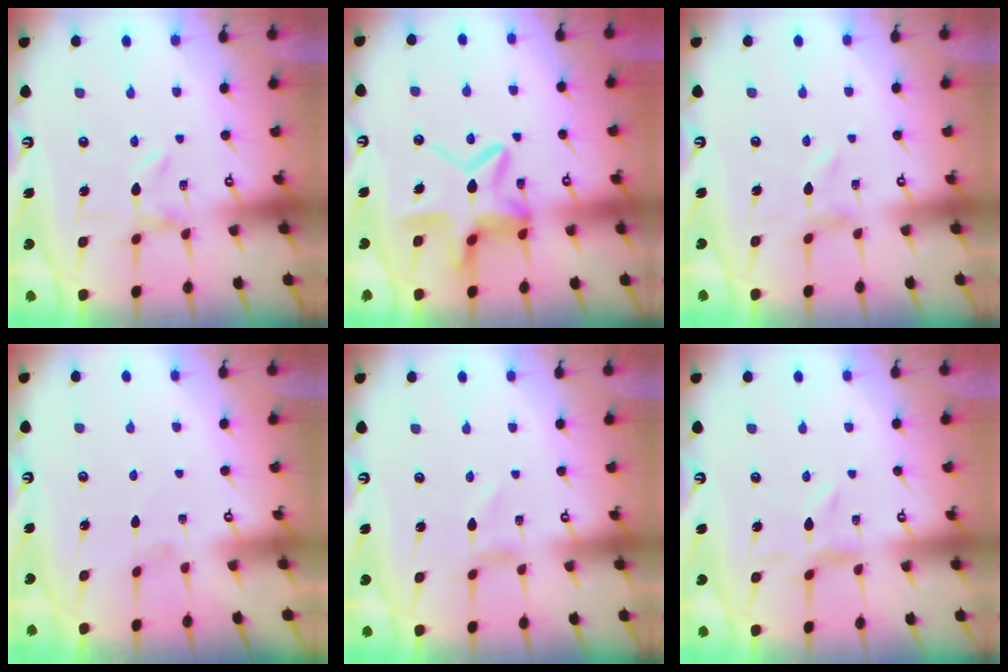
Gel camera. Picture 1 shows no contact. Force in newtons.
{"total": 14.5, "press": 14.5, "slide": 1.2}
{"total": 0.0}
{"total": 0.0}
{"total": 0.6, "press": 0.6, "slide": 0.2}
{"total": 1.1, "press": 1.1, "slide": 0.2}